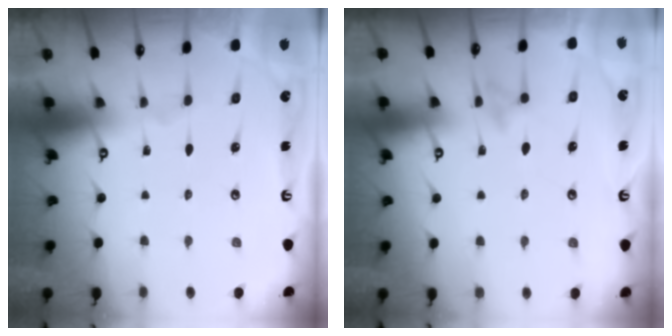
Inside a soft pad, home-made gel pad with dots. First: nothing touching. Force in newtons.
{"total": 7.0, "press": 7.0, "slide": 1.0}